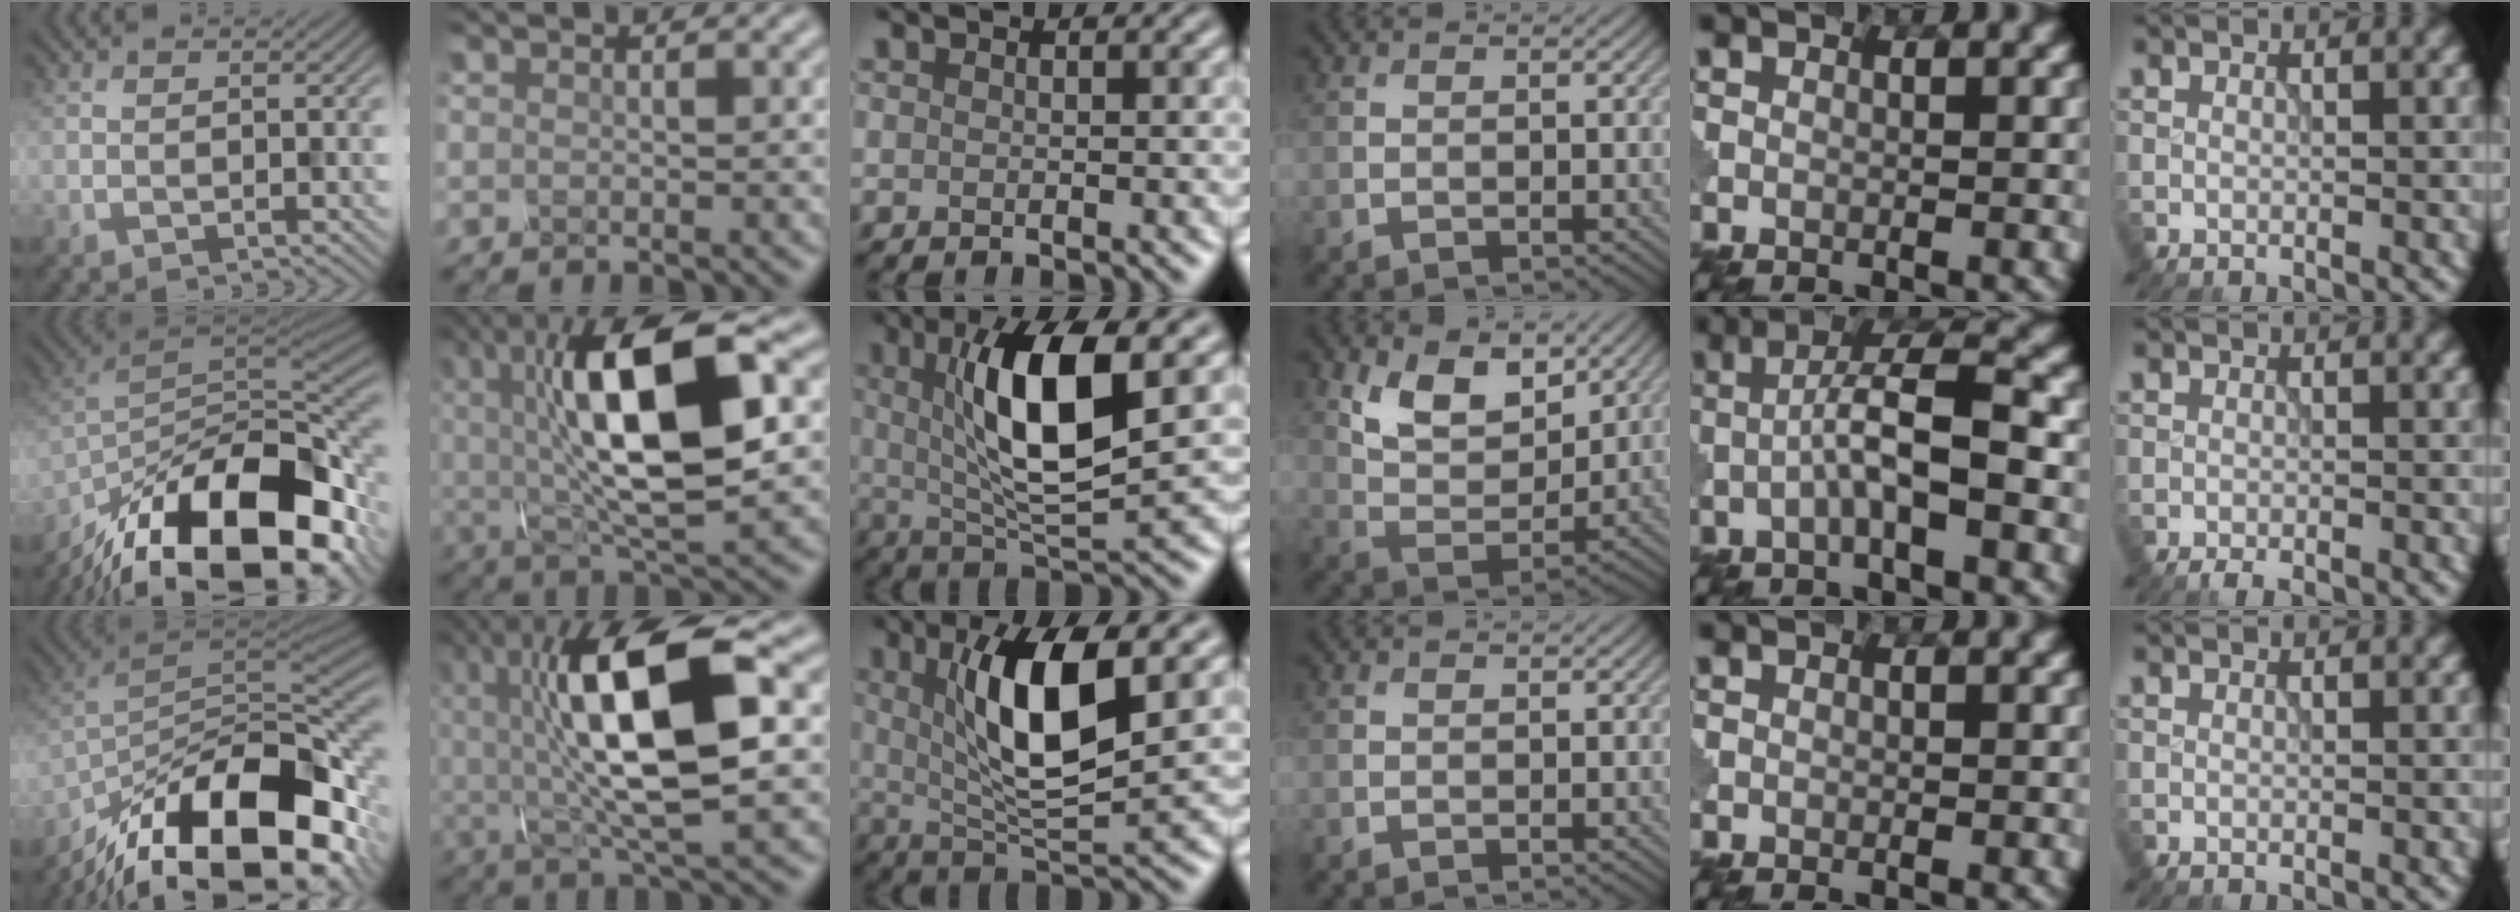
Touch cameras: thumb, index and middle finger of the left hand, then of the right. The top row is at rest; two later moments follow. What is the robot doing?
{"motion": "assemble", "object": "glue stick"}